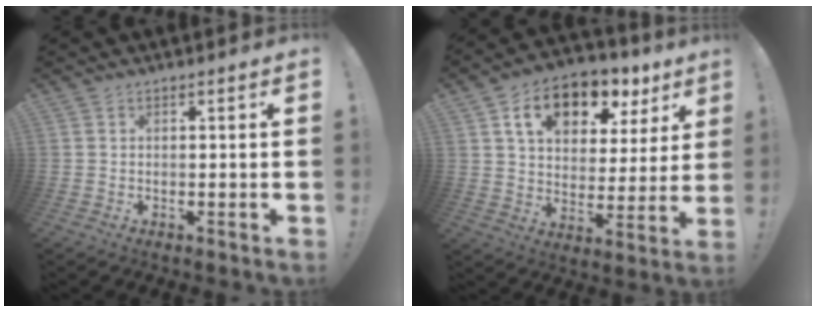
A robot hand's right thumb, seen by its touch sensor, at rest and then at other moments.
{"total": 15.1, "force": [8.4, 9.2, 8.6], "torque": [-0.137, -0.035, 0.150]}